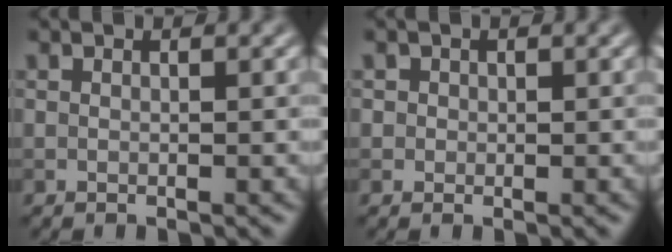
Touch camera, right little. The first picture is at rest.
{"total": 0.7, "force": [0.1, 0.7, 0.2], "torque": [0.002, -0.004, 0.001]}